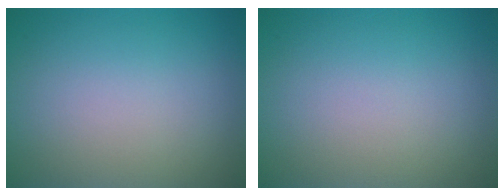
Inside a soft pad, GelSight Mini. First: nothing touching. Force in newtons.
{"total": 0.0}